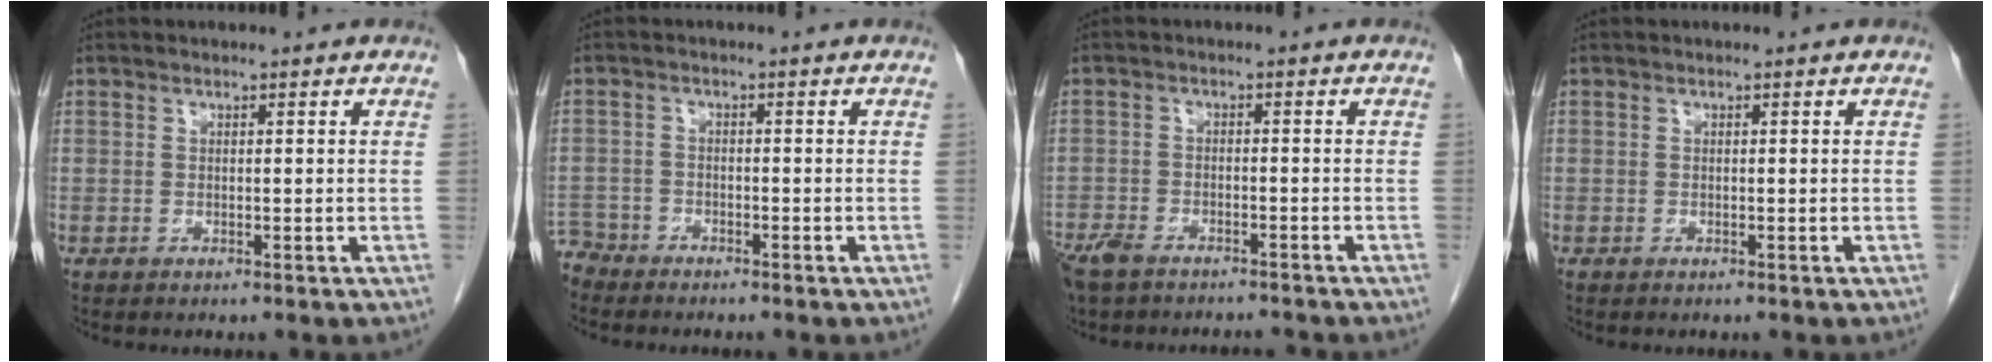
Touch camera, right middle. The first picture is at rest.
{"total": 3.8, "force": [-3.7, 1.1, -0.5], "torque": [0.009, -0.006, -0.071]}
{"total": 9.6, "force": [-8.3, 2.9, 3.9], "torque": [-0.076, -0.003, -0.128]}
{"total": 0.0}